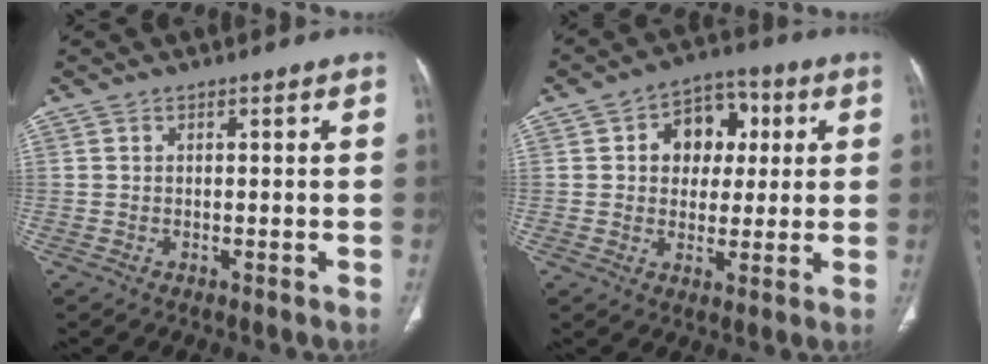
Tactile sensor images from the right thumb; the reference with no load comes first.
{"total": 10.7, "force": [2.4, 8.2, 6.5], "torque": [-0.045, 0.010, 0.032]}